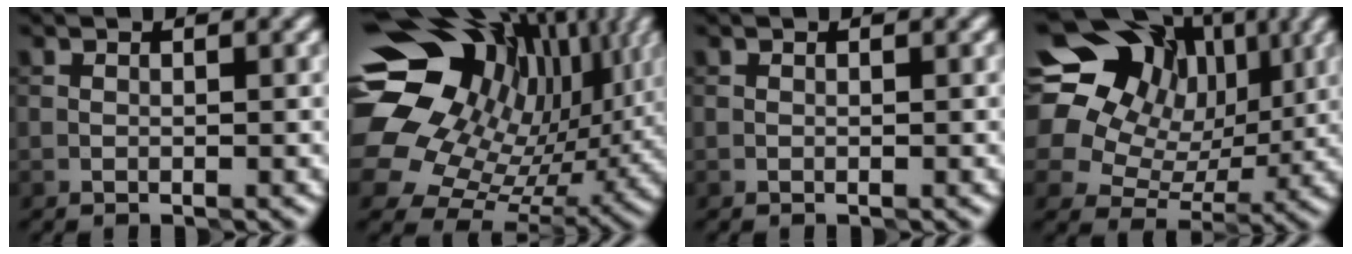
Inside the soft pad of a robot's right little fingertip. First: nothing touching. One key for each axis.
{"total": 19.2, "fx": 5.5, "fy": 14.5, "fz": 11.4, "tx": -0.228, "ty": 0.029, "tz": 0.109}
{"total": 0.0}
{"total": 16.0, "fx": 6.5, "fy": 12.7, "fz": 7.2, "tx": -0.188, "ty": 0.062, "tz": 0.109}